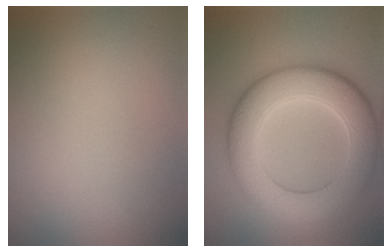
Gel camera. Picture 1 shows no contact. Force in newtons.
{"total": 9.2, "press": 9.2, "slide": 0.2}